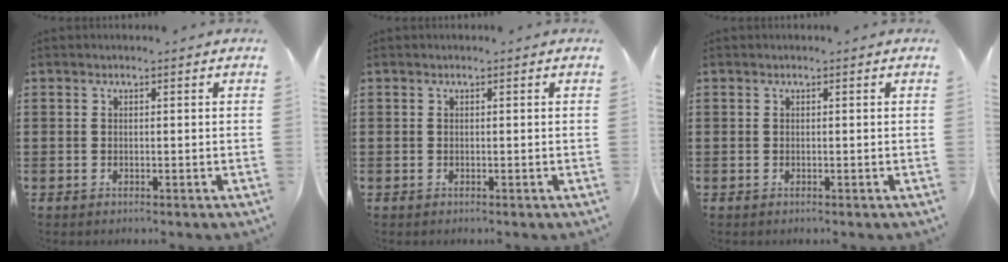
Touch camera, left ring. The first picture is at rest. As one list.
[{"total": 0.0}, {"total": 0.0}]